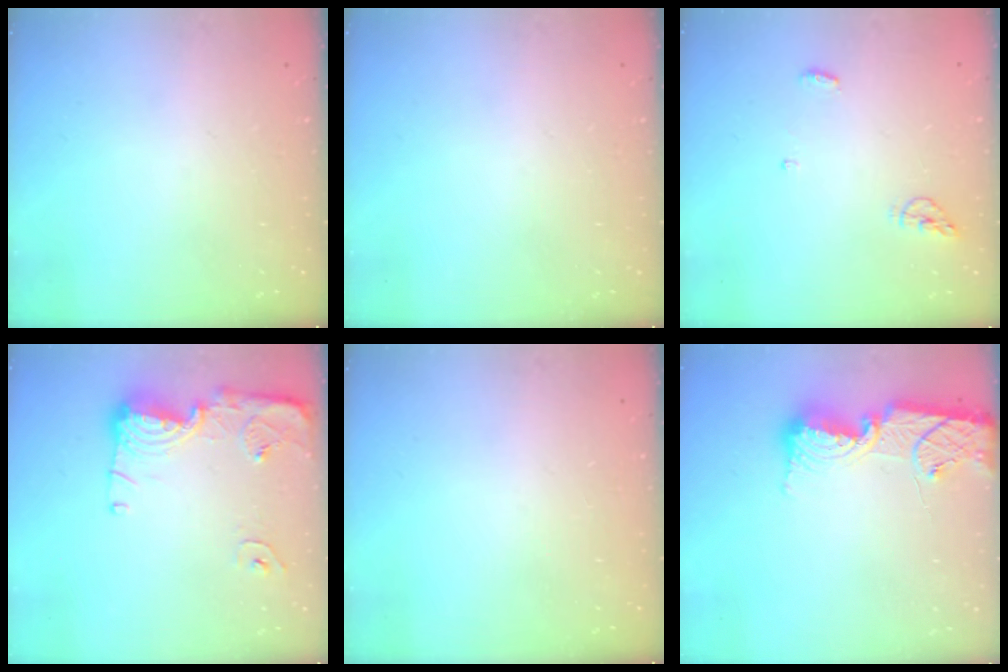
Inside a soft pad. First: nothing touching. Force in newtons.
{"total": 0.0}
{"total": 4.1, "press": 3.9, "slide": 1.3}
{"total": 13.8, "press": 13.8, "slide": 1.3}
{"total": 0.0}
{"total": 14.0, "press": 14.0, "slide": 1.1}